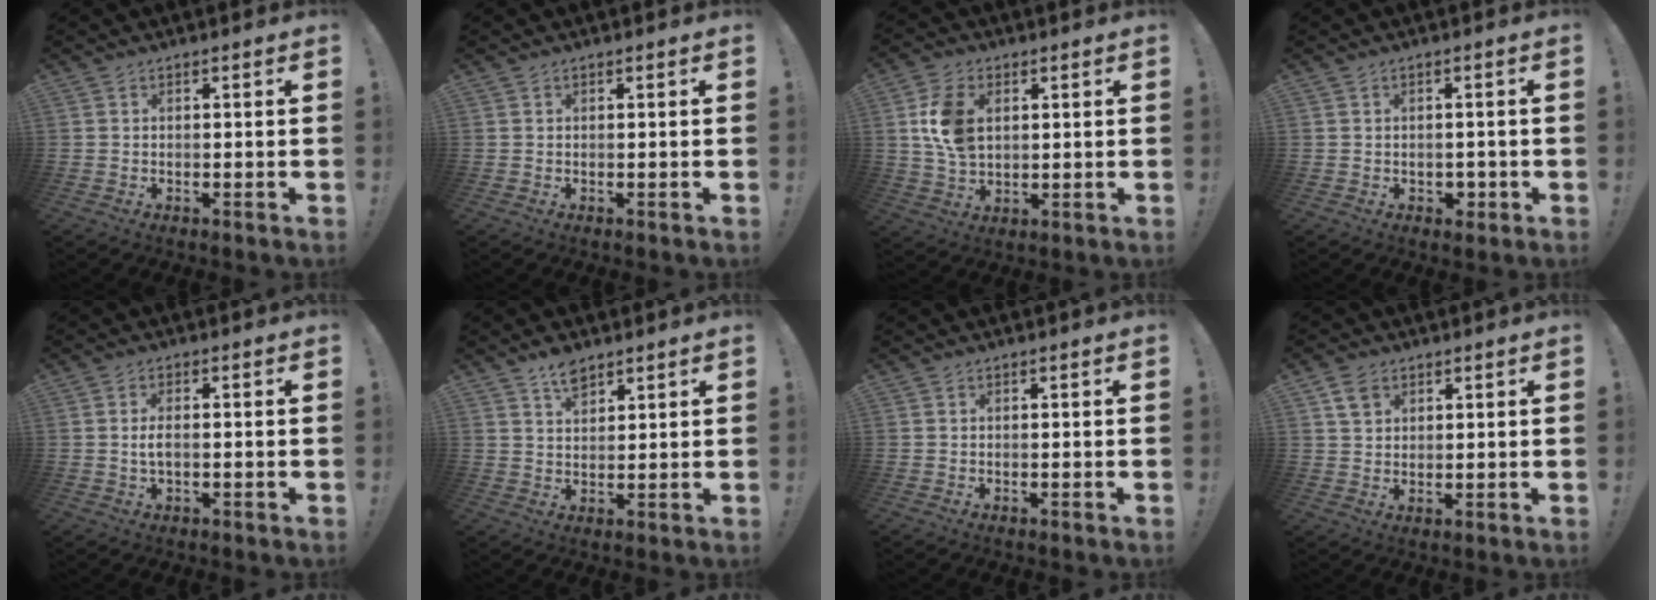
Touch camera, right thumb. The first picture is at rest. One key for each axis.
{"total": 0.0}
{"total": 11.2, "fx": 2.5, "fy": 7.7, "fz": 7.8, "tx": -0.136, "ty": 0.001, "tz": 0.047}
{"total": 2.8, "fx": -0.6, "fy": 2.4, "fz": 1.2, "tx": -0.009, "ty": 0.000, "tz": -0.010}
{"total": 3.1, "fx": -0.4, "fy": 1.3, "fz": 2.8, "tx": -0.056, "ty": 0.003, "tz": -0.010}
{"total": 5.6, "fx": 4.0, "fy": 2.8, "fz": 2.7, "tx": -0.048, "ty": -0.016, "tz": 0.074}
{"total": 0.0}
{"total": 5.3, "fx": 3.1, "fy": 3.6, "fz": 2.2, "tx": -0.028, "ty": -0.006, "tz": 0.058}